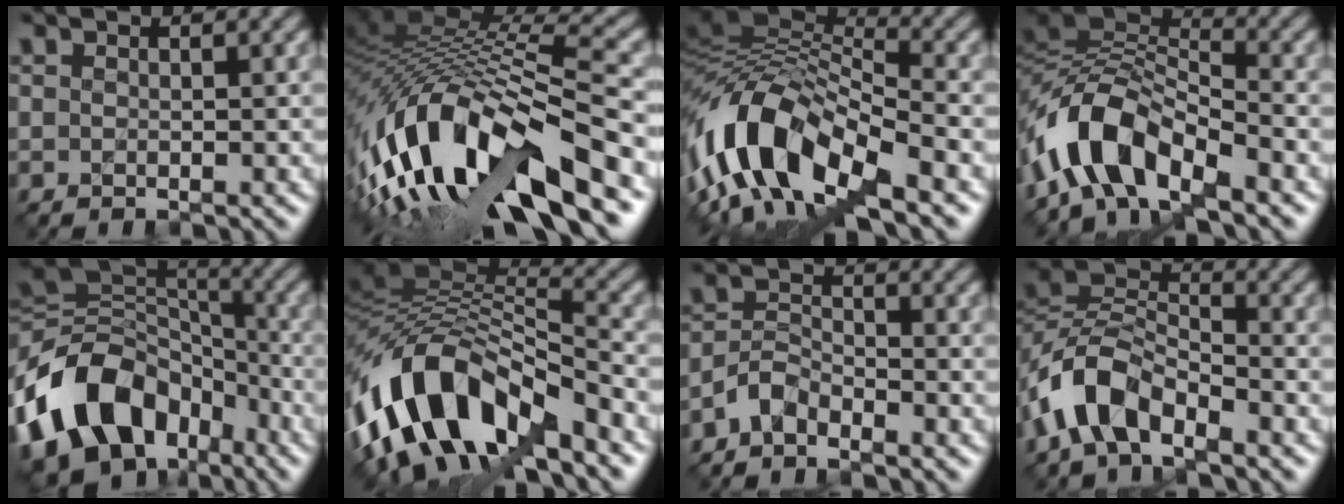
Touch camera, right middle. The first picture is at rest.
{"total": 15.5, "force": [-6.1, 5.8, 13.0], "torque": [-0.263, 0.022, -0.114]}
{"total": 12.4, "force": [-4.9, 5.6, 9.9], "torque": [-0.185, 0.023, -0.102]}
{"total": 8.3, "force": [-5.0, 3.8, 5.4], "torque": [-0.093, 0.014, -0.103]}
{"total": 13.2, "force": [-6.2, 9.3, 7.2], "torque": [-0.145, 0.017, -0.119]}
{"total": 12.4, "force": [-5.6, 5.8, 9.4], "torque": [-0.168, 0.018, -0.097]}
{"total": 2.1, "force": [-1.8, 0.7, 0.6], "torque": [-0.017, 0.011, -0.044]}
{"total": 5.7, "force": [-3.5, 3.1, 3.2], "torque": [-0.058, 0.007, -0.078]}